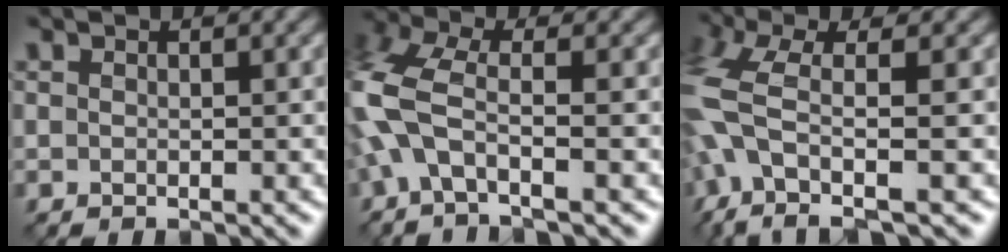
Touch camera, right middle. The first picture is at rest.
{"total": 7.3, "force": [-1.6, 3.5, 6.2], "torque": [-0.164, 0.016, -0.048]}
{"total": 7.6, "force": [-2.2, 3.2, 6.6], "torque": [-0.162, 0.006, -0.048]}